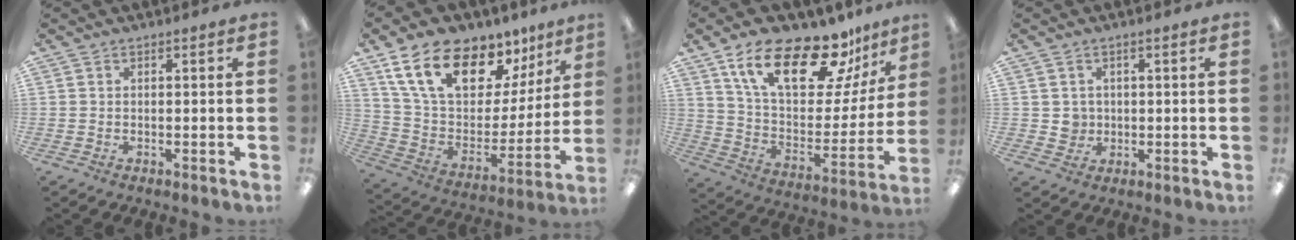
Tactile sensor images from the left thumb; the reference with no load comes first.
{"total": 20.6, "force": [13.2, 10.6, 11.6], "torque": [-0.212, -0.070, 0.239]}
{"total": 23.0, "force": [16.0, 8.6, 14.1], "torque": [-0.241, -0.095, 0.274]}
{"total": 2.8, "force": [0.4, 2.8, 0.3], "torque": [-0.005, 0.001, 0.004]}